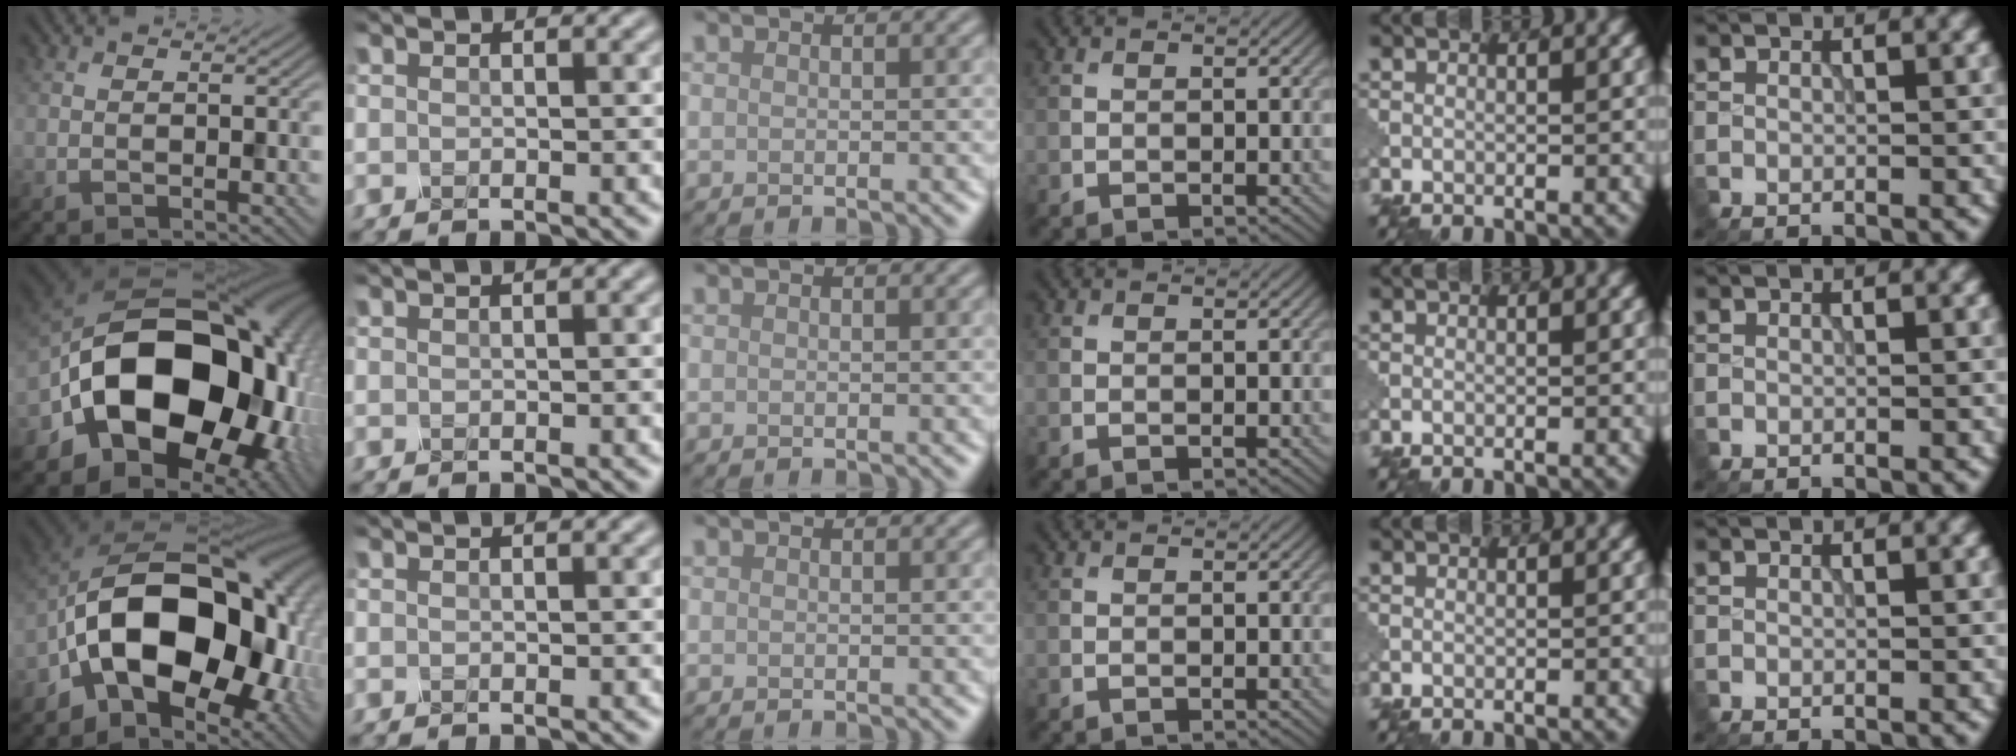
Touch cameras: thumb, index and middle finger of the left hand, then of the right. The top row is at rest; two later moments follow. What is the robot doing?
{"motion": "shake", "object": "sieve"}